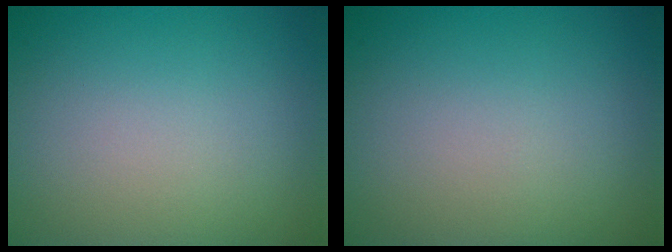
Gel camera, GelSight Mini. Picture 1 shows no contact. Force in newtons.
{"total": 0.0}